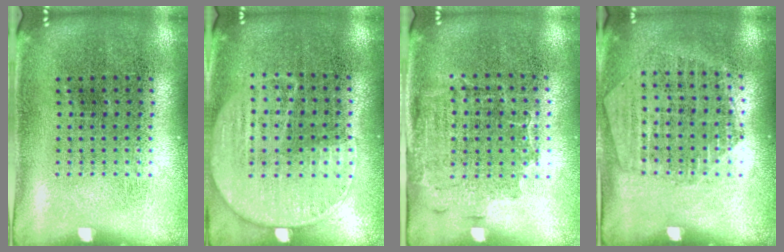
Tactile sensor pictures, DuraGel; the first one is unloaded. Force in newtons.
{"total": 1.2, "press": 1.0, "slide": 0.6}
{"total": 1.6, "press": 1.3, "slide": 0.9}
{"total": 1.4, "press": 1.3, "slide": 0.4}